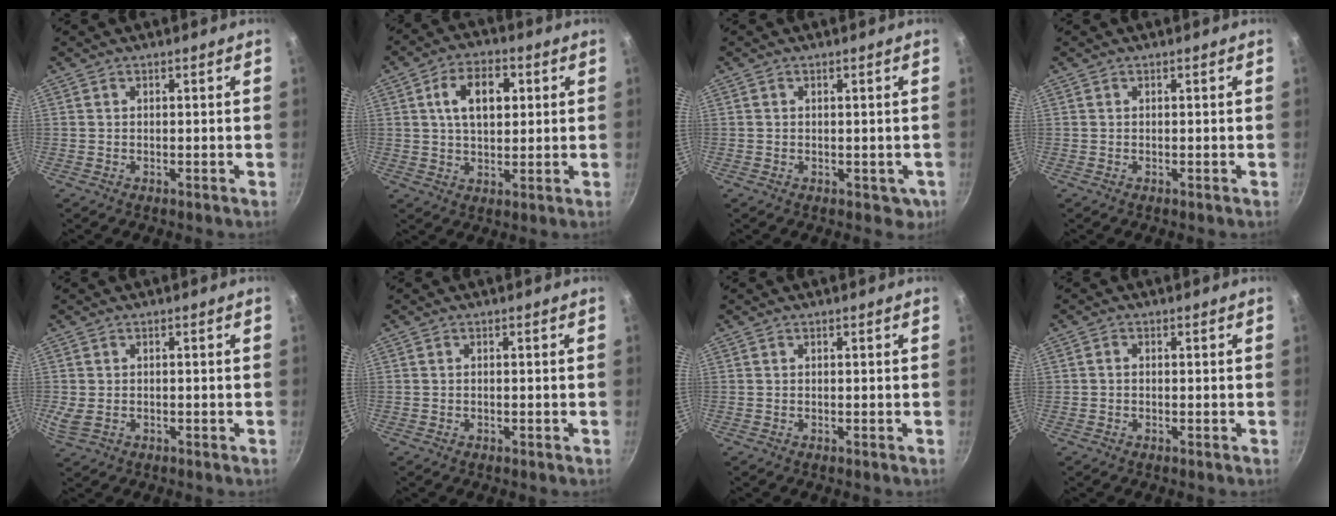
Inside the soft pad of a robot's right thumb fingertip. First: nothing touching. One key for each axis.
{"total": 9.8, "fx": 2.4, "fy": 6.0, "fz": 7.4, "tx": -0.103, "ty": 0.005, "tz": 0.036}
{"total": 3.0, "fx": -0.3, "fy": 2.4, "fz": 1.8, "tx": -0.015, "ty": 0.003, "tz": 0.004}
{"total": 0.0}
{"total": 3.2, "fx": -0.5, "fy": 2.3, "fz": 2.1, "tx": -0.046, "ty": -0.003, "tz": -0.005}
{"total": 0.0}
{"total": 0.0}
{"total": 0.9, "fx": -0.1, "fy": 0.7, "fz": 0.5, "tx": -0.009, "ty": 0.005, "tz": -0.003}